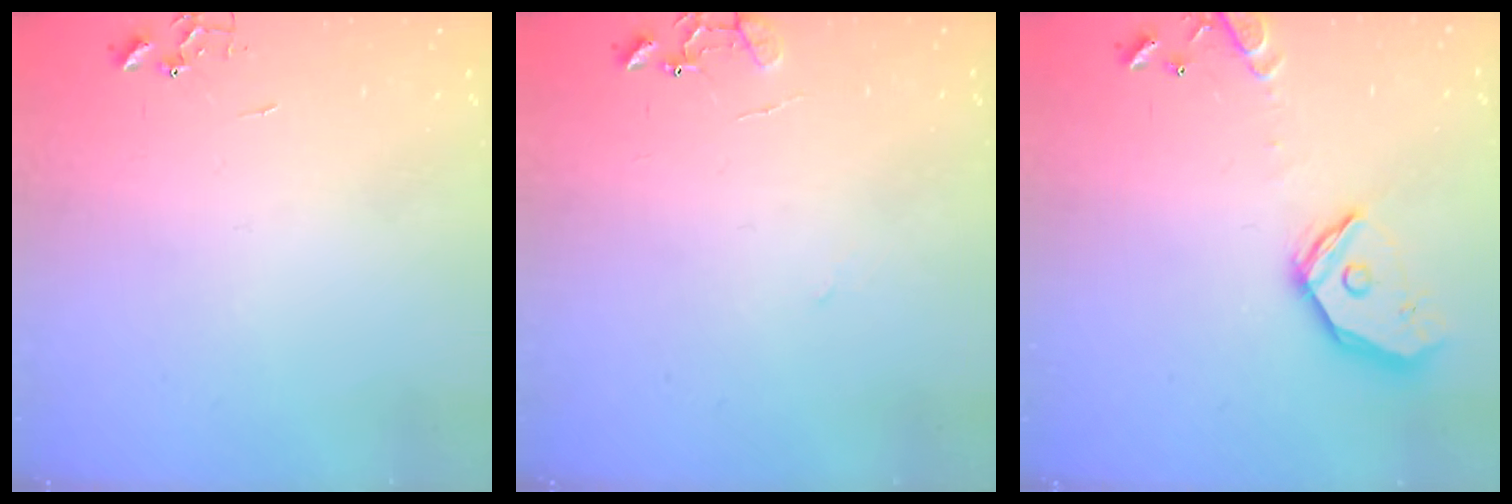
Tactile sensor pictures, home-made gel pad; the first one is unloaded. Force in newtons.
{"total": 8.7, "press": 8.7, "slide": 0.8}
{"total": 16.4, "press": 16.2, "slide": 2.5}